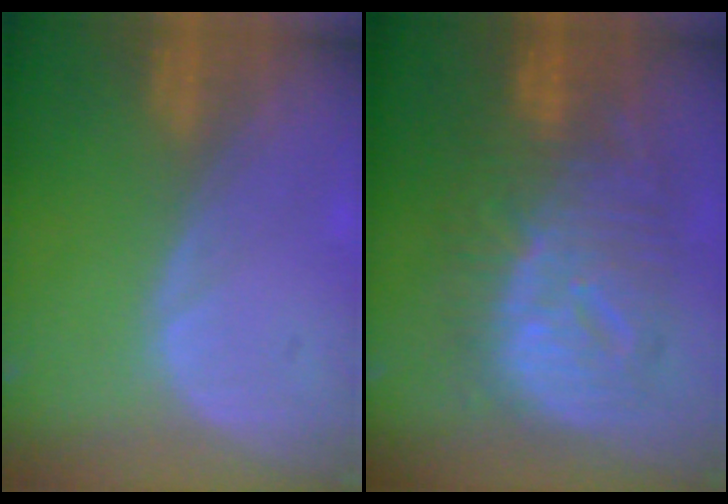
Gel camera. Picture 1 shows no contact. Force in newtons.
{"total": 12.5, "press": 12.4, "slide": 1.1}